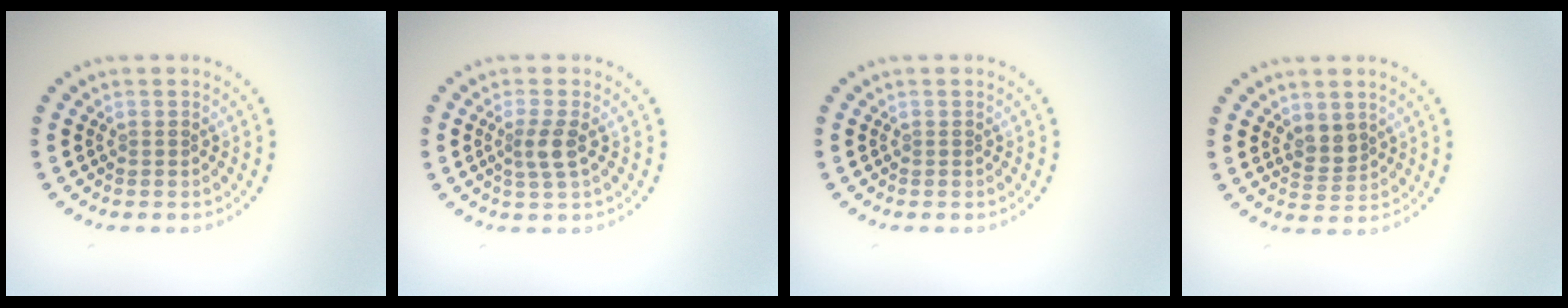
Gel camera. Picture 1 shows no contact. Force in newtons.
{"total": 2.1, "press": 1.6, "slide": 1.2}
{"total": 0.0}
{"total": 2.0, "press": 1.8, "slide": 0.9}